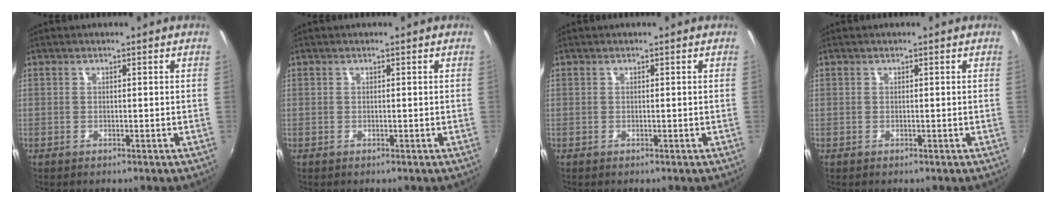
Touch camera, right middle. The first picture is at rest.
{"total": 0.0}
{"total": 0.0}
{"total": 0.0}